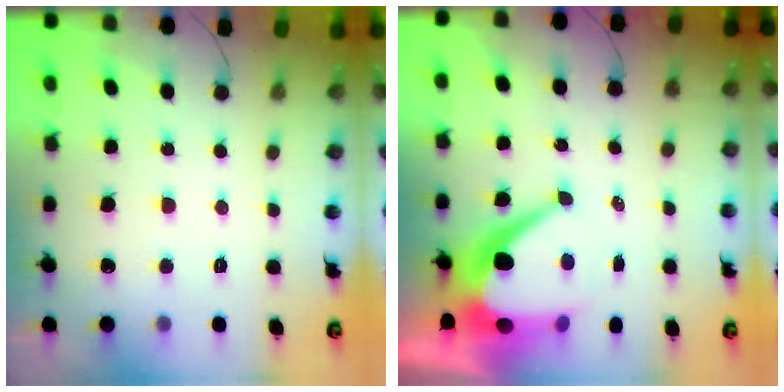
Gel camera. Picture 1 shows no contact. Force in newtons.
{"total": 12.7, "press": 12.7, "slide": 1.1}